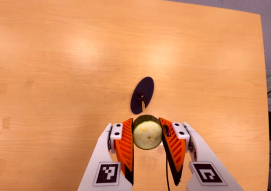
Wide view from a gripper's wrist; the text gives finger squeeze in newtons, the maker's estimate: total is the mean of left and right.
{"total": 11.9, "left": 10.5, "right": 13.2}